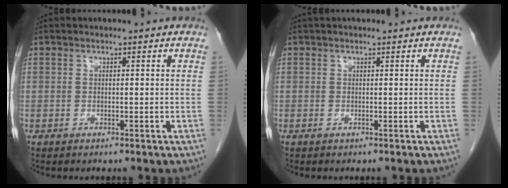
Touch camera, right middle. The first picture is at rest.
{"total": 1.6, "force": [1.1, 0.7, 0.9], "torque": [-0.017, 0.023, 0.014]}